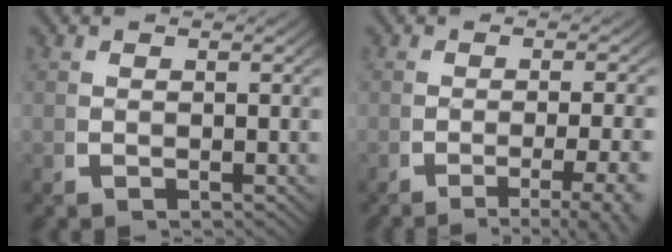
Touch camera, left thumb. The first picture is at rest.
{"total": 5.8, "force": [-3.8, 1.6, 4.2], "torque": [-0.065, -0.013, -0.051]}